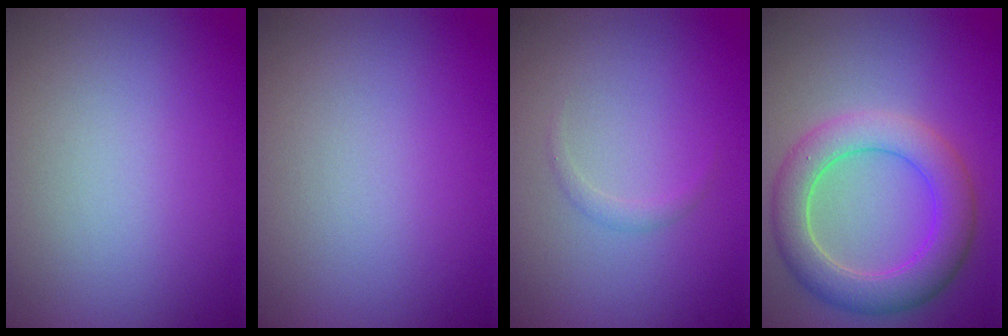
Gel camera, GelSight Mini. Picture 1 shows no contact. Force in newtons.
{"total": 0.0}
{"total": 0.8, "press": 0.8, "slide": 0.0}
{"total": 5.6, "press": 5.6, "slide": 0.4}